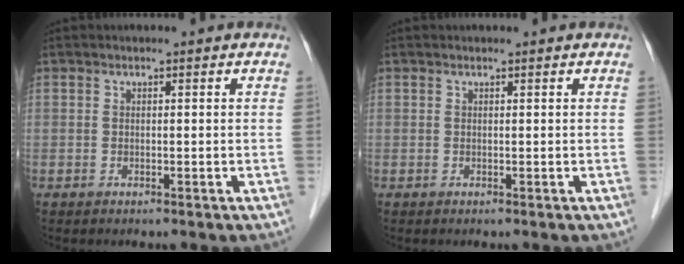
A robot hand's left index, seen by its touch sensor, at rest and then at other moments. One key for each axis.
{"total": 0.0}